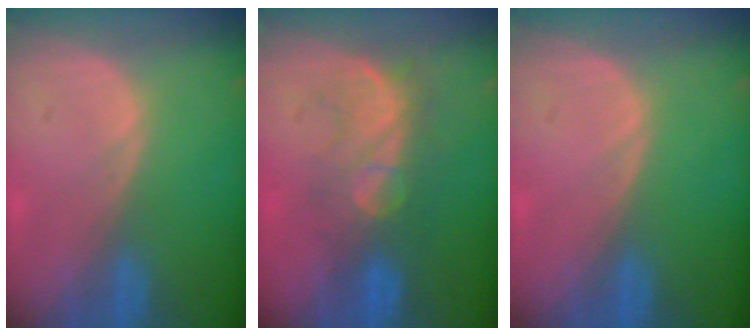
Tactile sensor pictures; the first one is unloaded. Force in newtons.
{"total": 8.1, "press": 7.7, "slide": 2.5}
{"total": 0.0}